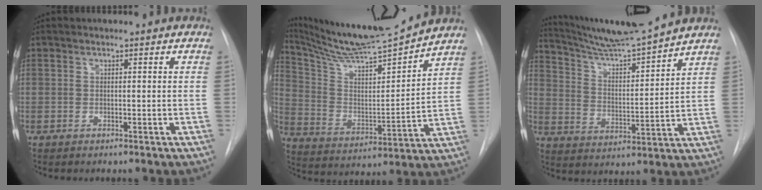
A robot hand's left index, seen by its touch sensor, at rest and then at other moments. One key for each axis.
{"total": 16.8, "fx": 15.5, "fy": -1.0, "fz": 6.5, "tx": -0.124, "ty": -0.023, "tz": 0.264}
{"total": 11.6, "fx": 10.8, "fy": -1.9, "fz": 3.9, "tx": -0.077, "ty": -0.015, "tz": 0.187}